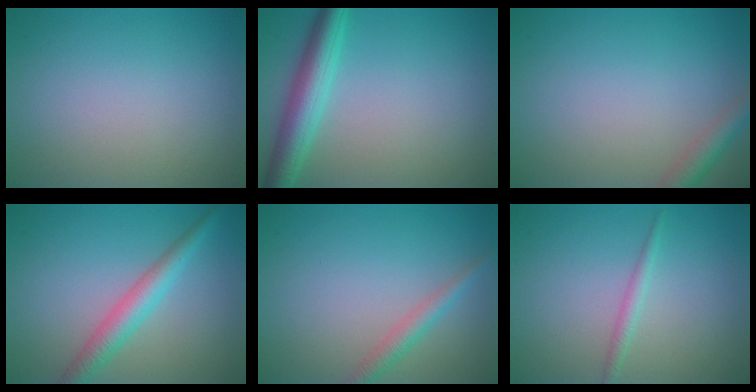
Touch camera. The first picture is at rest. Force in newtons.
{"total": 4.6, "press": 4.6, "slide": 0.1}
{"total": 2.4, "press": 2.4, "slide": 0.2}
{"total": 3.5, "press": 3.5, "slide": 0.1}
{"total": 2.0, "press": 2.0, "slide": 0.0}
{"total": 1.1, "press": 1.1, "slide": 0.0}